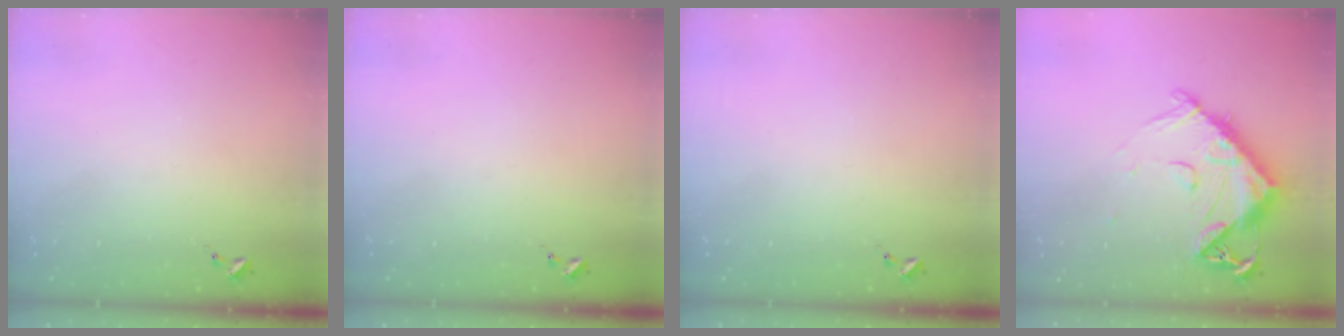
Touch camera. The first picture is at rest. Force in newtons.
{"total": 0.0}
{"total": 0.0}
{"total": 13.6, "press": 13.5, "slide": 1.4}